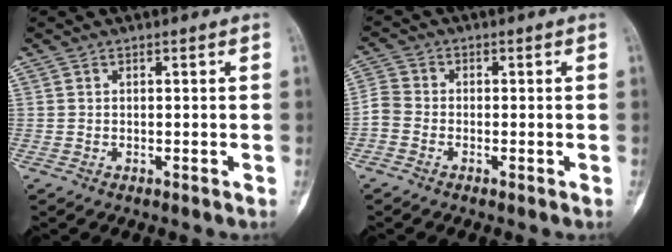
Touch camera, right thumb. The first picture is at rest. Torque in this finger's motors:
{"motor_torque": [-0.09, -0.12, 0.46, -0.20, -0.09]}